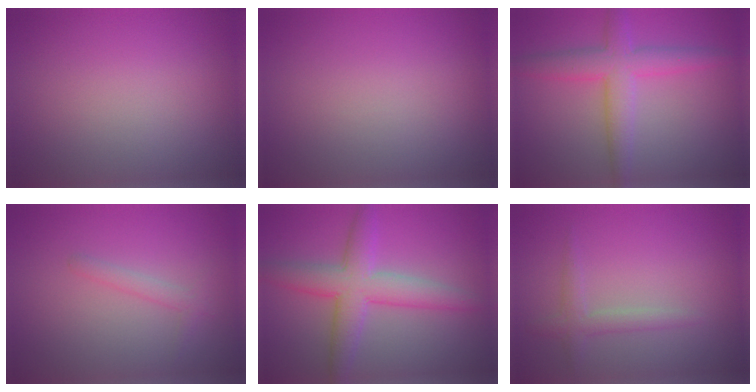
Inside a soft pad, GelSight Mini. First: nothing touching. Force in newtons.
{"total": 0.0}
{"total": 4.6, "press": 4.6, "slide": 0.1}
{"total": 1.3, "press": 1.3, "slide": 0.0}
{"total": 5.6, "press": 5.6, "slide": 0.1}
{"total": 1.7, "press": 1.7, "slide": 0.1}